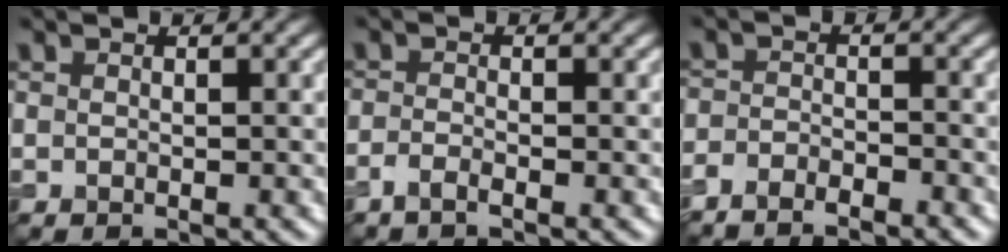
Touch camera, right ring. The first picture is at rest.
{"total": 0.9, "force": [-0.8, 0.0, 0.5], "torque": [-0.011, -0.001, -0.021]}
{"total": 3.1, "force": [-3.1, 0.3, 0.5], "torque": [-0.013, -0.004, -0.062]}